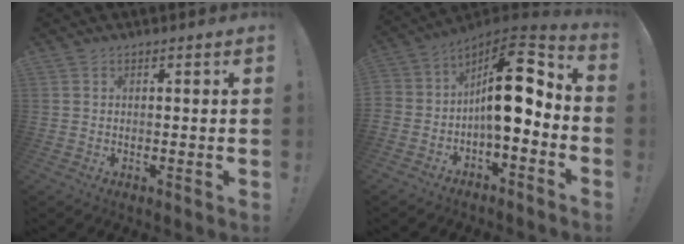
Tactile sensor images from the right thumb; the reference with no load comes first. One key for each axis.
{"total": 15.1, "fx": 1.0, "fy": 8.1, "fz": 12.7, "tx": -0.188, "ty": 0.002, "tz": 0.018}